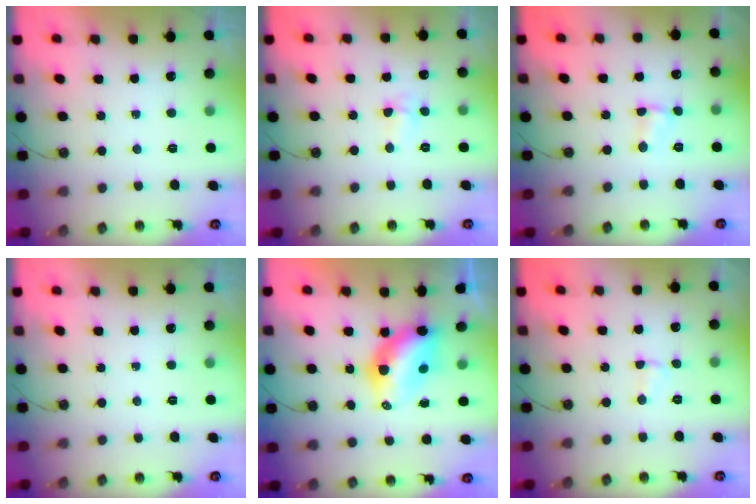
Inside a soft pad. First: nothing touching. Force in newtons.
{"total": 3.8, "press": 3.7, "slide": 0.8}
{"total": 2.3, "press": 2.3, "slide": 0.3}
{"total": 0.0}
{"total": 7.0, "press": 7.0, "slide": 0.6}
{"total": 1.8, "press": 1.7, "slide": 0.4}